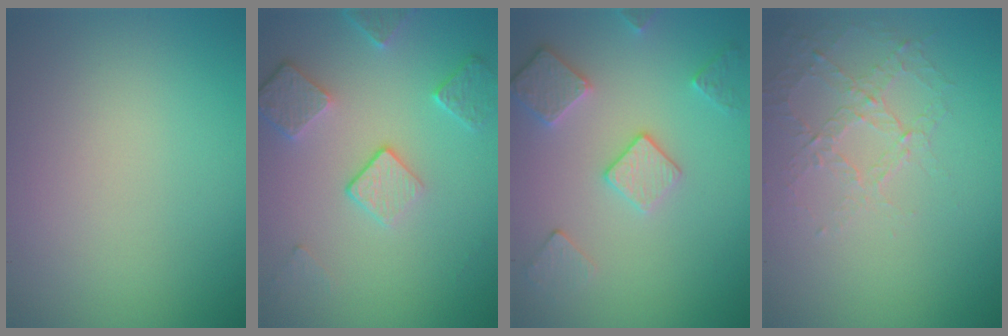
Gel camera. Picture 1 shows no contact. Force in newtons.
{"total": 4.0, "press": 3.1, "slide": 2.5}
{"total": 3.6, "press": 3.1, "slide": 1.8}
{"total": 1.6, "press": 1.1, "slide": 1.2}